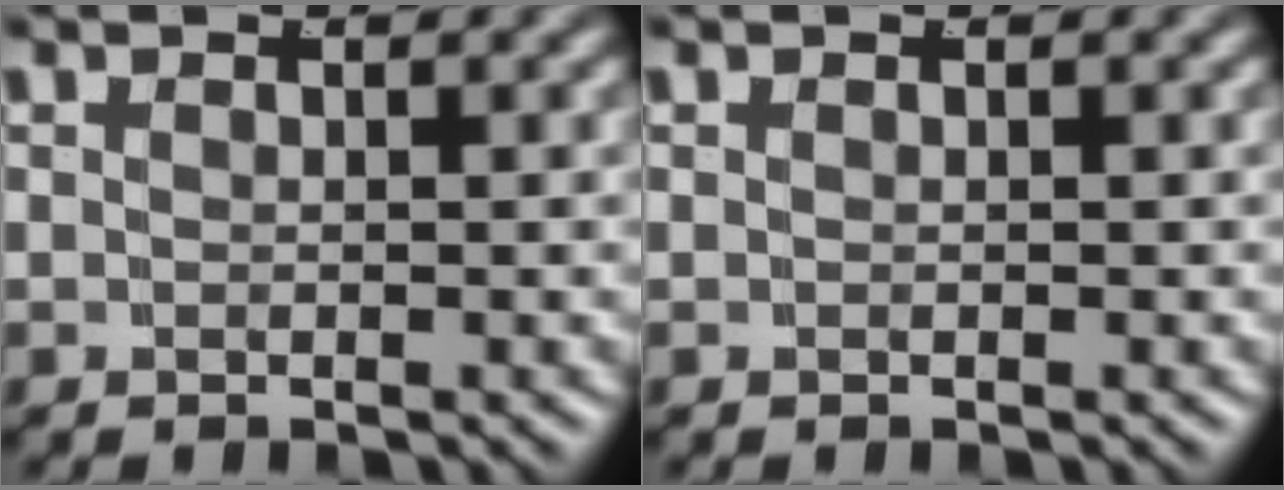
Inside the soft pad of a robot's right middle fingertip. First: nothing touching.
{"total": 0.0}